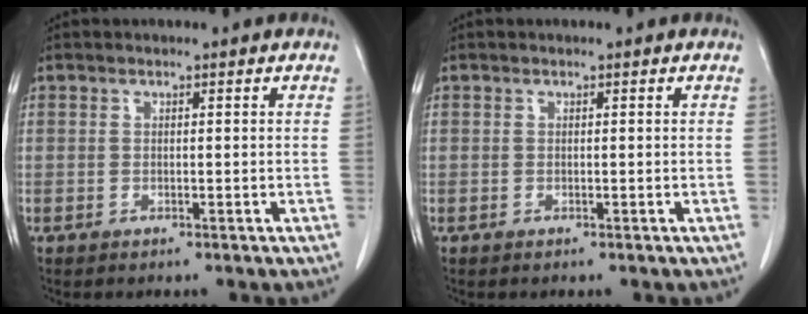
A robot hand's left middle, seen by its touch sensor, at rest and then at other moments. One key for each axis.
{"total": 0.0}